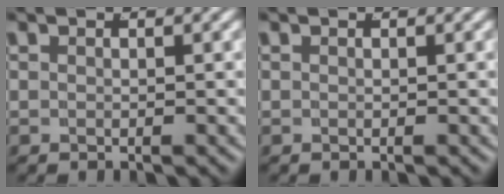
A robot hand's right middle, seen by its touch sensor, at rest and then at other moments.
{"total": 0.0}